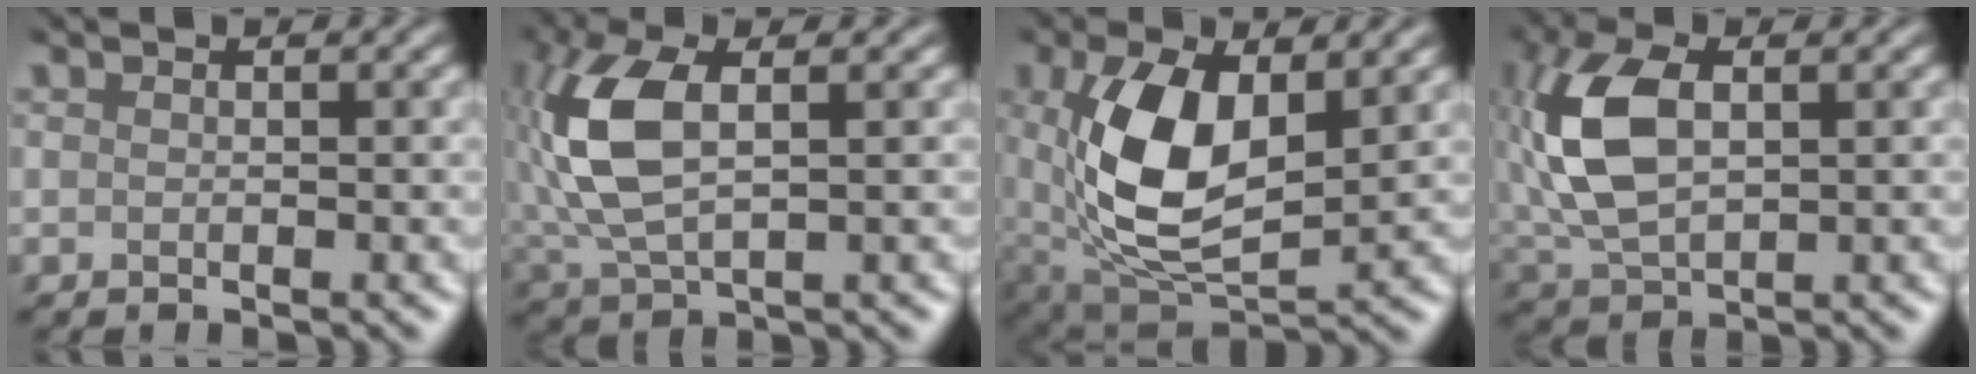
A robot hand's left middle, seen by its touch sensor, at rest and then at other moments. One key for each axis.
{"total": 6.7, "fx": 0.5, "fy": 3.4, "fz": 5.7, "tx": -0.171, "ty": 0.008, "tz": 0.025}
{"total": 7.6, "fx": 1.1, "fy": 3.8, "fz": 6.5, "tx": -0.162, "ty": -0.005, "tz": 0.039}
{"total": 7.2, "fx": 0.5, "fy": 4.2, "fz": 5.8, "tx": -0.164, "ty": 0.006, "tz": 0.026}